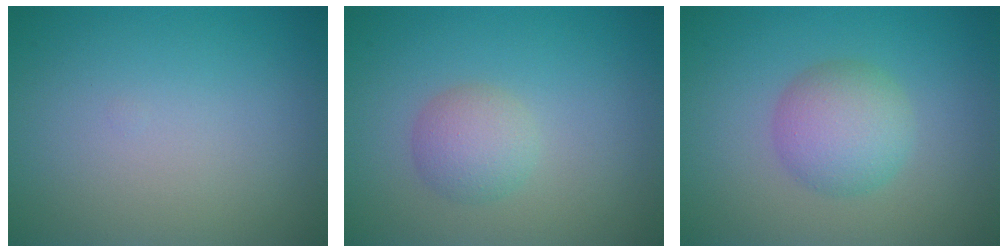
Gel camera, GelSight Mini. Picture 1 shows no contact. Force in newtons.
{"total": 2.5, "press": 2.4, "slide": 0.2}
{"total": 3.9, "press": 3.9, "slide": 0.2}